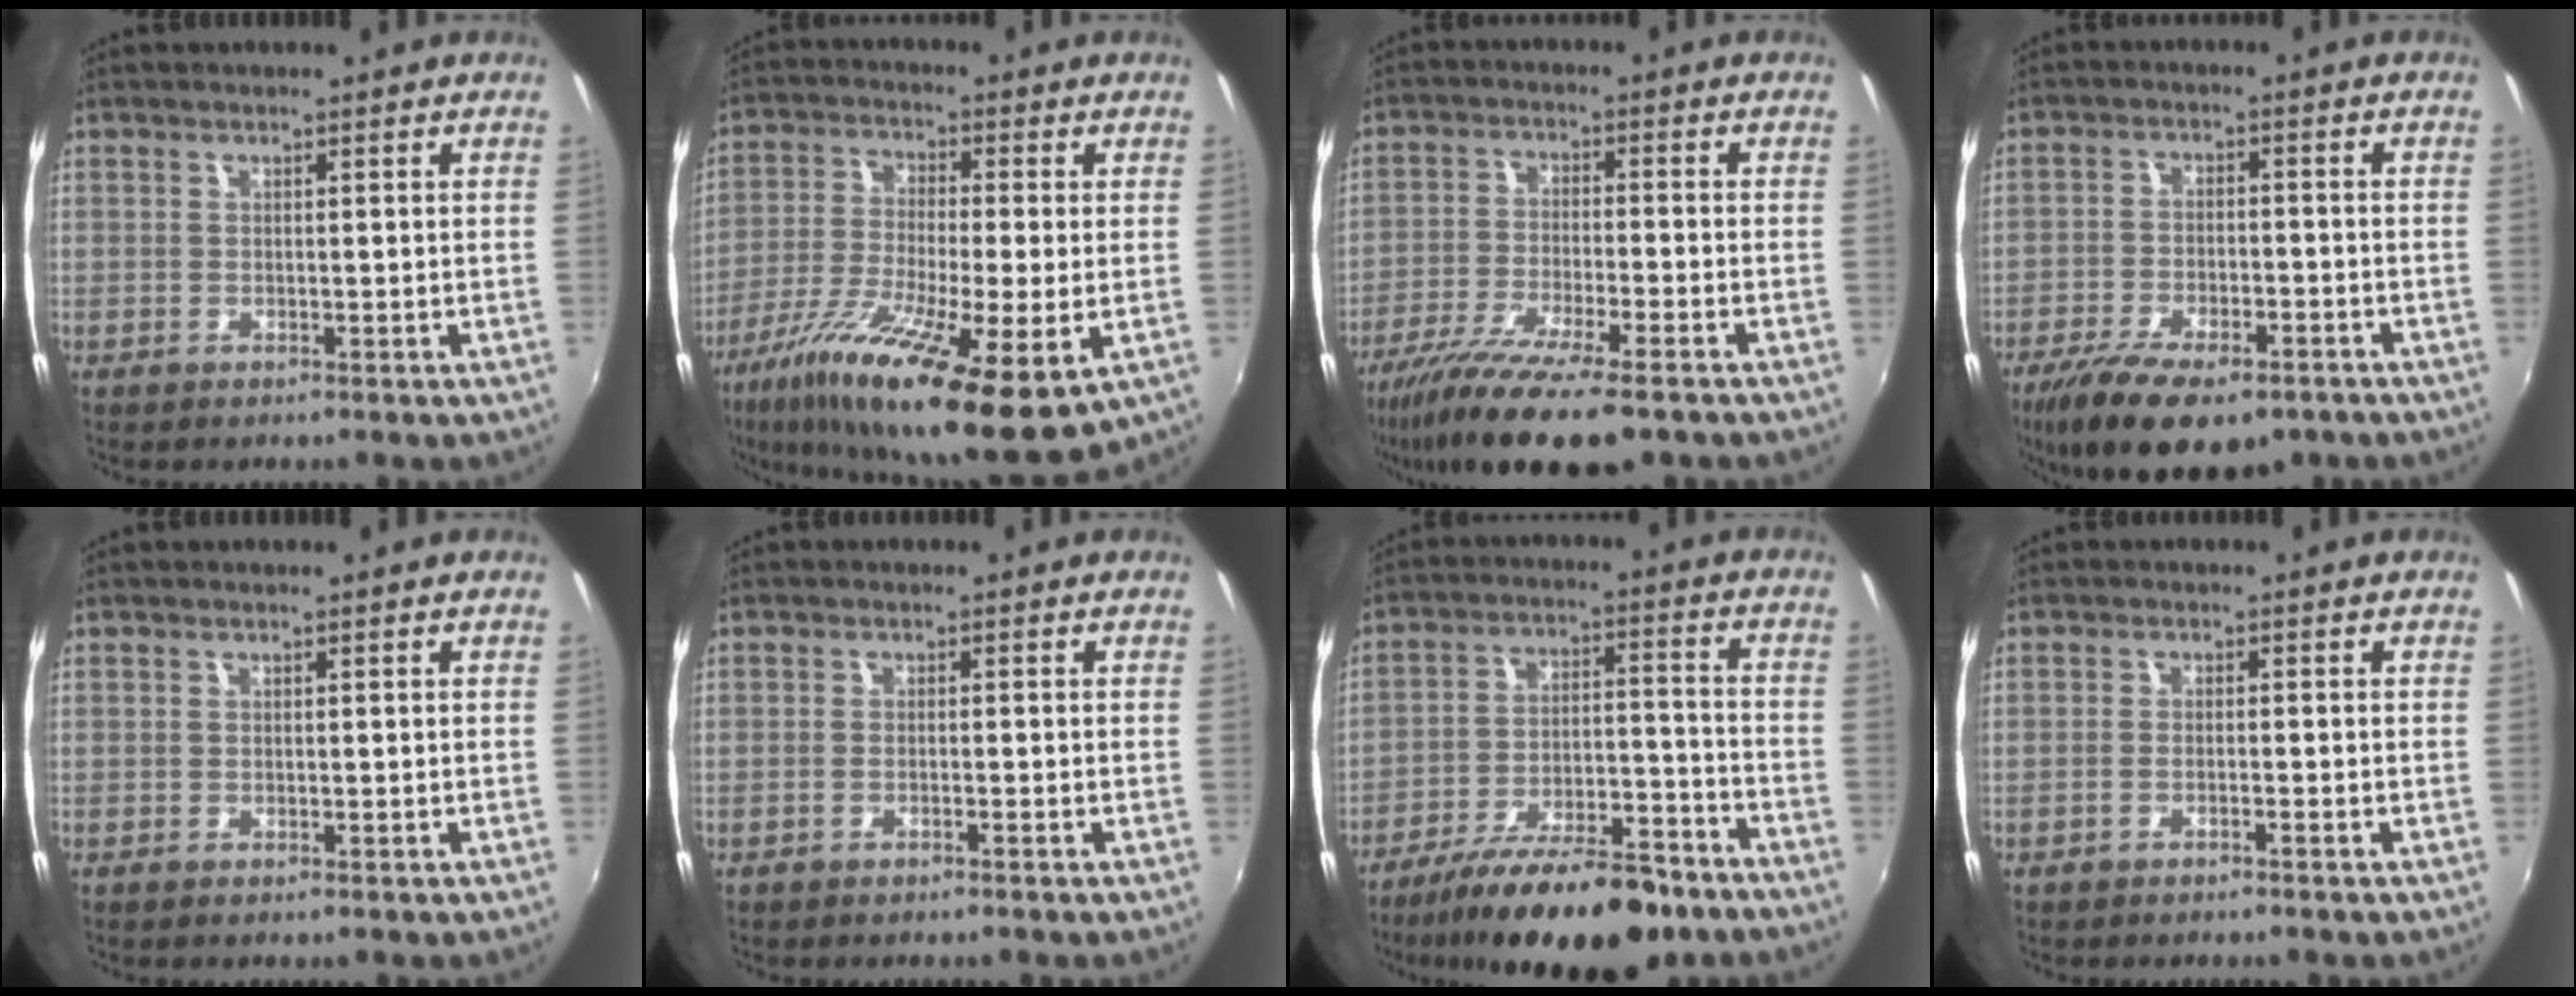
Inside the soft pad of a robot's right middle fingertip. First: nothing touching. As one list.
[{"total": 18.0, "force": [-8.0, 4.3, 15.6], "torque": [-0.302, -0.057, -0.146]}, {"total": 14.7, "force": [-10.8, 2.5, 9.6], "torque": [-0.196, -0.045, -0.189]}, {"total": 16.1, "force": [-11.0, 6.4, 9.9], "torque": [-0.206, -0.042, -0.174]}, {"total": 0.0}, {"total": 1.1, "force": [-1.0, 0.0, 0.5], "torque": [-0.016, 0.001, -0.021]}, {"total": 20.6, "force": [-15.9, 5.9, 11.7], "torque": [-0.207, -0.027, -0.240]}, {"total": 1.5, "force": [-1.3, 0.0, 0.7], "torque": [-0.022, 0.001, -0.026]}]